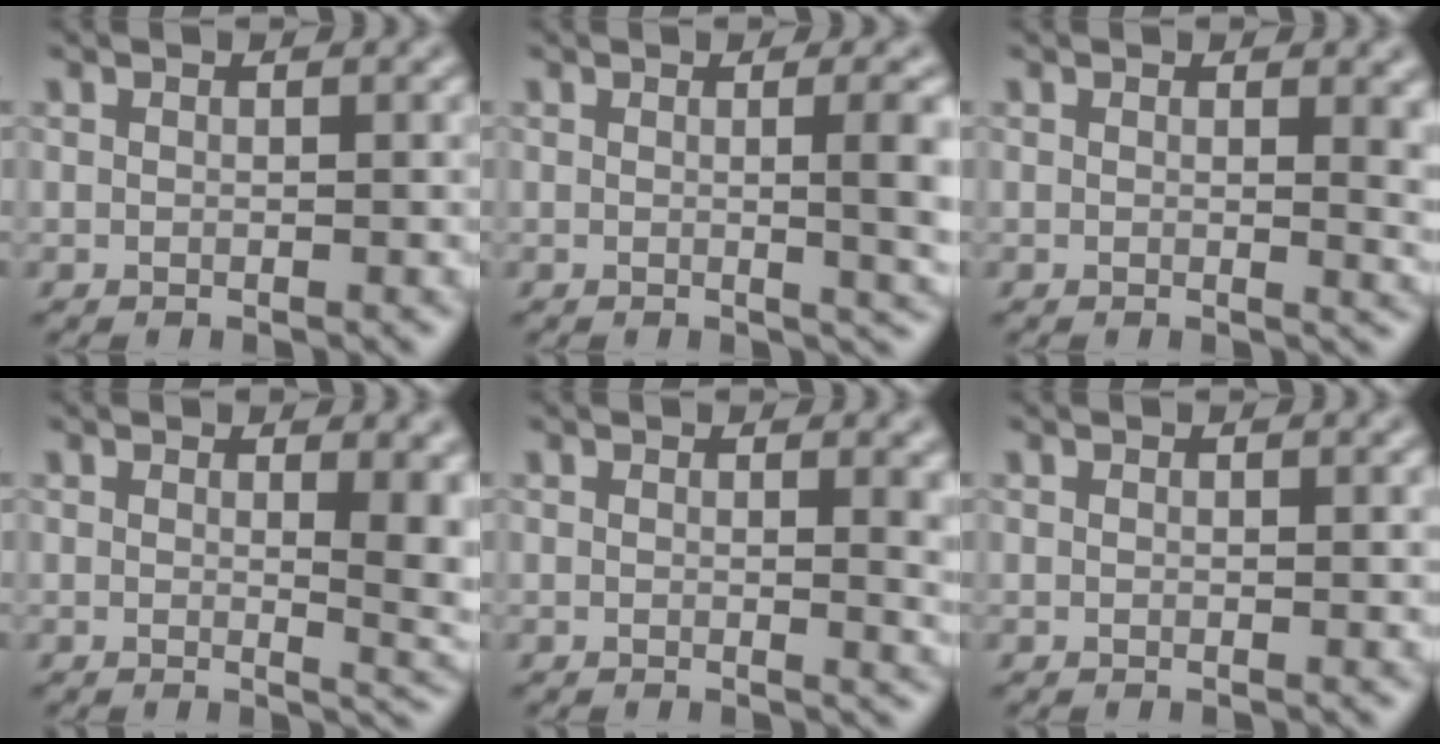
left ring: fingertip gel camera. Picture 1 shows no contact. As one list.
[{"total": 4.8, "force": [0.2, 1.6, 4.5], "torque": [-0.042, 0.002, 0.002]}, {"total": 2.7, "force": [0.7, 0.9, 2.4], "torque": [-0.022, -0.001, 0.010]}, {"total": 5.2, "force": [1.0, 1.9, 4.7], "torque": [-0.042, -0.005, 0.018]}, {"total": 2.7, "force": [0.7, 0.9, 2.4], "torque": [-0.021, 0.001, 0.009]}, {"total": 0.0}]